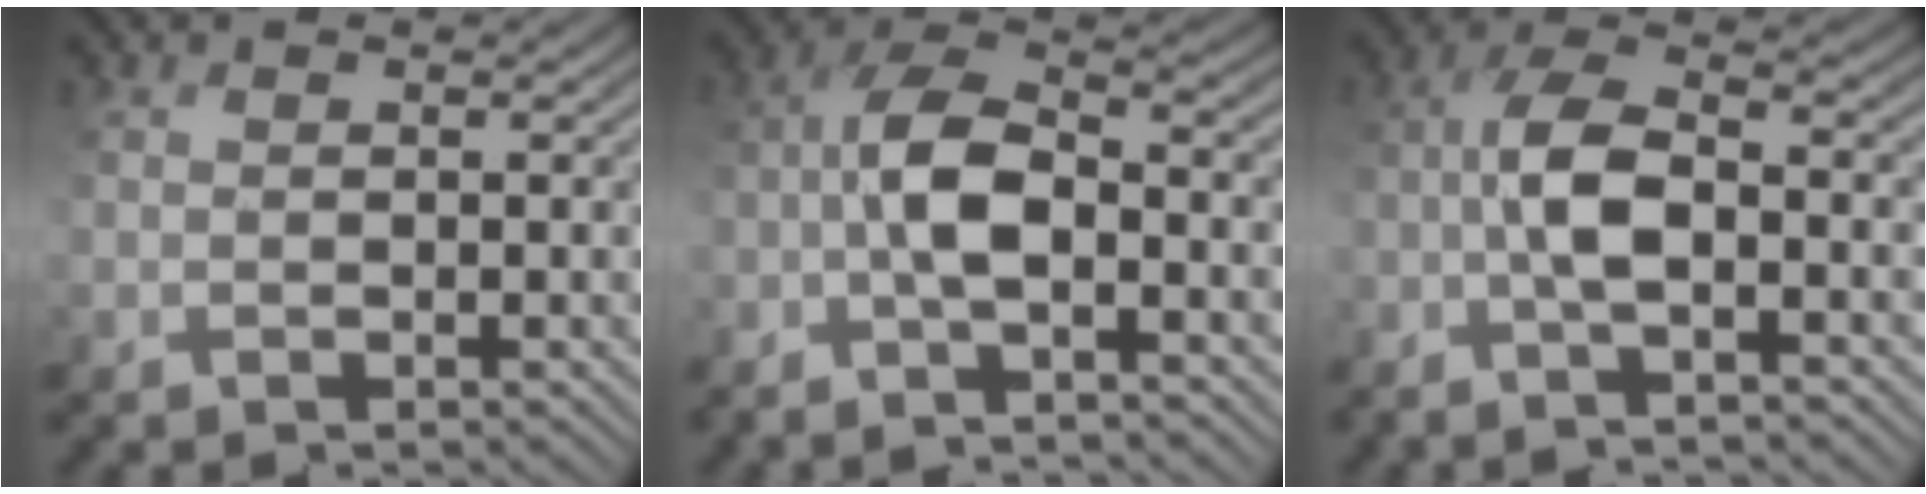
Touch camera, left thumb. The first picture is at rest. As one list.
[{"total": 6.8, "force": [-2.9, 2.3, 5.7], "torque": [-0.111, 0.009, -0.073]}, {"total": 6.3, "force": [-2.2, 1.8, 5.7], "torque": [-0.111, 0.010, -0.055]}]